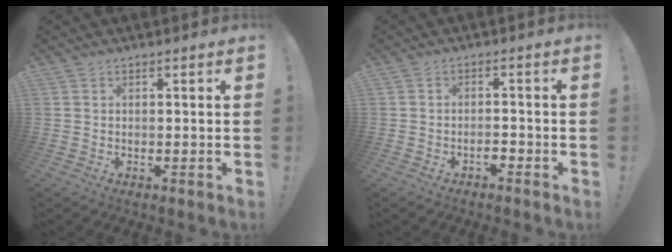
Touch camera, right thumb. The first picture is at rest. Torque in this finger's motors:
{"motor_torque": [0.22, 0.07, 0.07, -0.31, 0.14]}